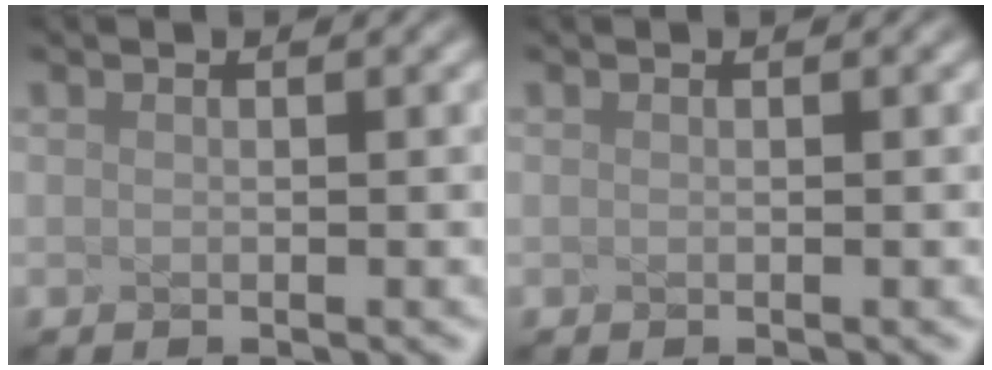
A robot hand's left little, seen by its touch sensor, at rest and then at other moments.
{"total": 0.0}